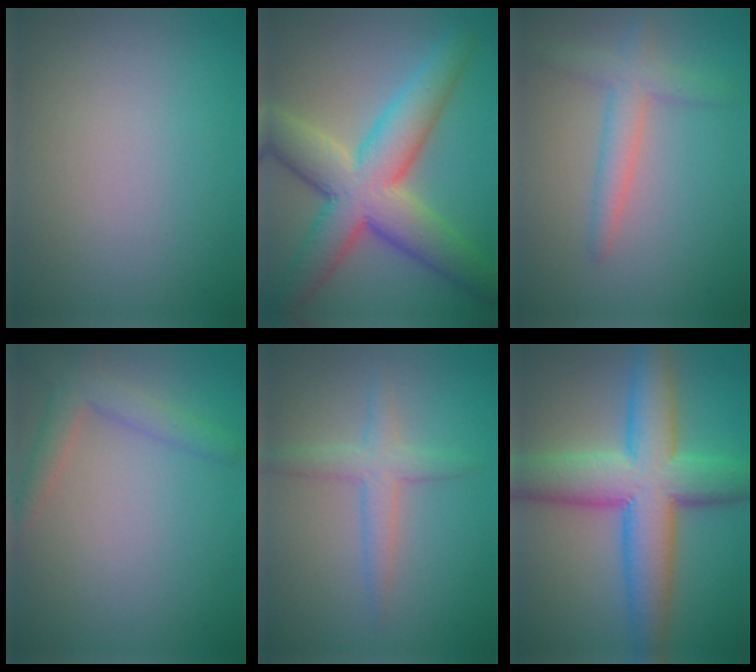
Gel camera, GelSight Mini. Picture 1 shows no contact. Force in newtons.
{"total": 10.3, "press": 10.3, "slide": 0.3}
{"total": 3.0, "press": 3.0, "slide": 0.1}
{"total": 2.9, "press": 2.9, "slide": 0.2}
{"total": 2.7, "press": 2.7, "slide": 0.1}
{"total": 9.9, "press": 9.9, "slide": 0.3}